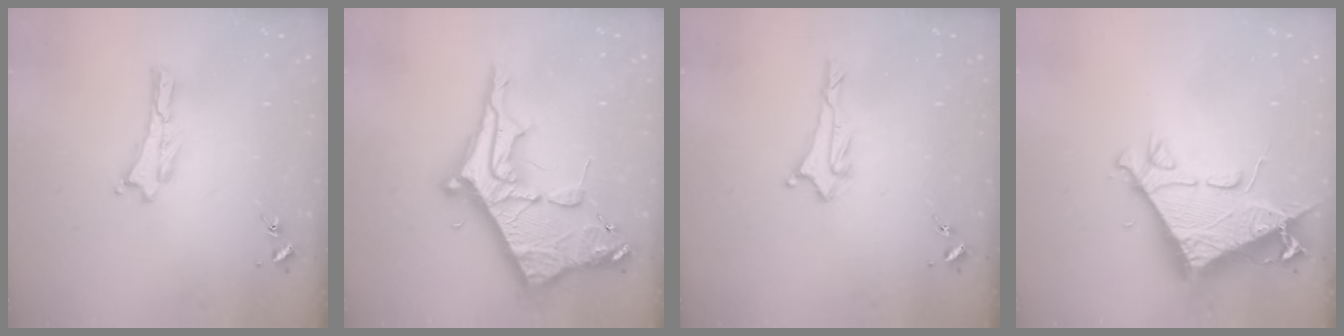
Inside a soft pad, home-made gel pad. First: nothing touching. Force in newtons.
{"total": 11.6, "press": 11.6, "slide": 1.1}
{"total": 1.7, "press": 1.6, "slide": 0.6}
{"total": 8.6, "press": 8.6, "slide": 1.0}